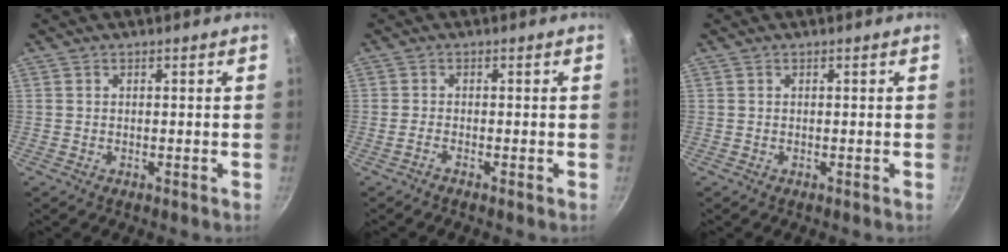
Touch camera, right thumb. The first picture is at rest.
{"total": 1.1, "force": [-0.9, 0.0, 0.7], "torque": [-0.024, 0.004, -0.024]}
{"total": 0.0}